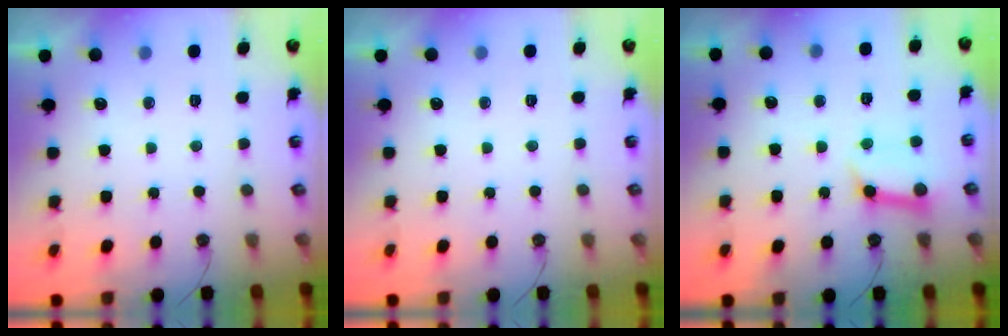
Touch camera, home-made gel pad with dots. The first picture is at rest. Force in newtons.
{"total": 0.0}
{"total": 10.5, "press": 10.4, "slide": 1.2}